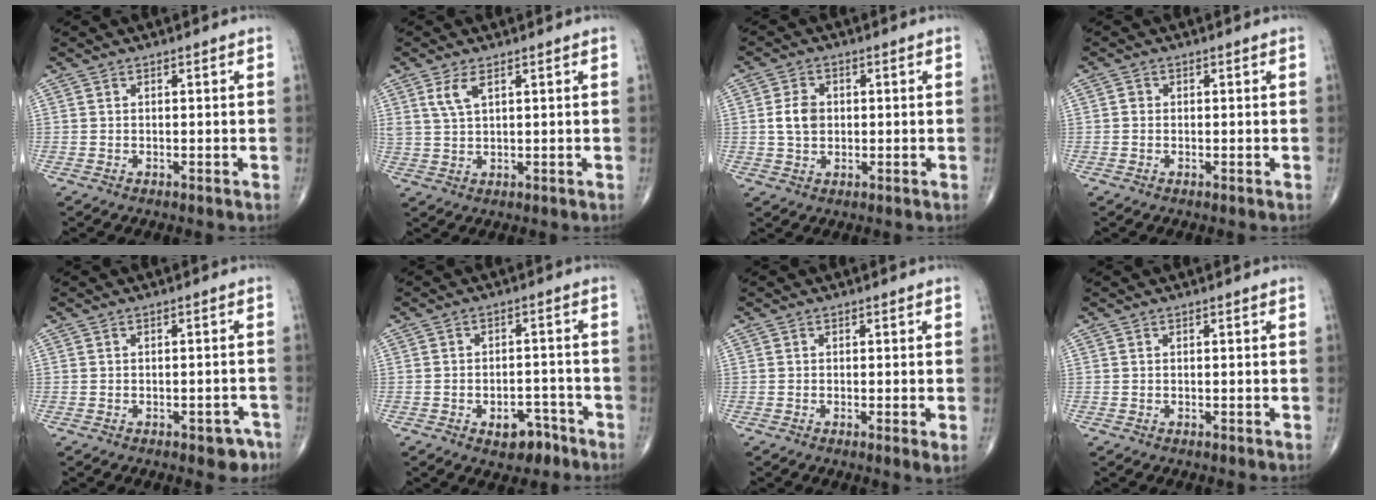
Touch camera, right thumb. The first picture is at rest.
{"total": 4.1, "force": [2.0, 1.7, 3.1], "torque": [-0.067, -0.004, 0.047]}
{"total": 4.8, "force": [0.3, 3.6, 3.1], "torque": [-0.051, 0.002, 0.005]}
{"total": 0.9, "force": [-0.1, 0.8, 0.3], "torque": [-0.002, 0.002, -0.004]}
{"total": 3.6, "force": [-2.3, 1.8, 2.1], "torque": [-0.009, 0.016, -0.023]}
{"total": 5.7, "force": [-3.3, 3.4, 3.1], "torque": [-0.018, 0.032, -0.045]}
{"total": 1.9, "force": [-0.3, 0.2, 1.8], "torque": [-0.041, -0.008, -0.008]}
{"total": 0.0}